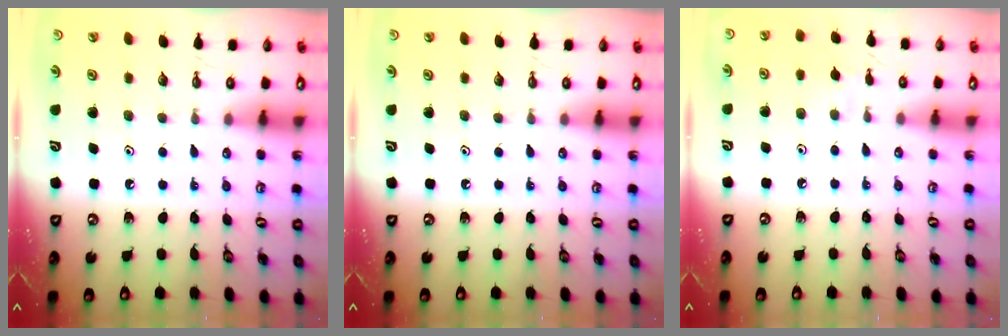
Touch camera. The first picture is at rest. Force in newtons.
{"total": 0.0}
{"total": 2.4, "press": 2.3, "slide": 0.5}